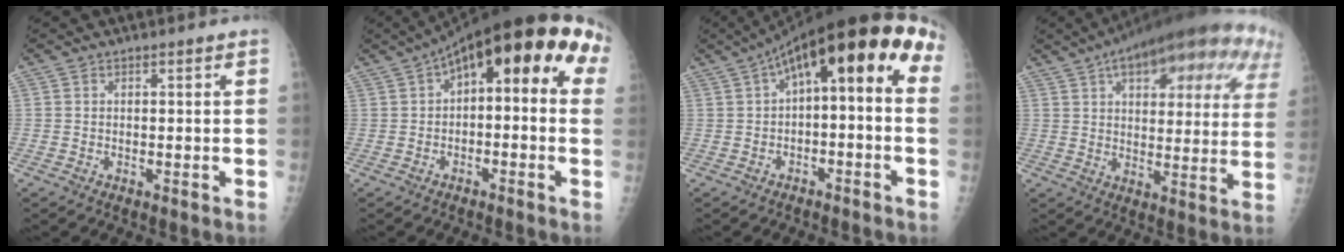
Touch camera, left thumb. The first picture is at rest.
{"total": 17.3, "force": [4.0, 7.3, 15.1], "torque": [-0.179, 0.049, 0.040]}
{"total": 16.1, "force": [2.1, 6.2, 14.6], "torque": [-0.190, 0.064, 0.021]}
{"total": 28.3, "force": [13.6, 10.9, 22.4], "torque": [-0.302, 0.008, 0.187]}